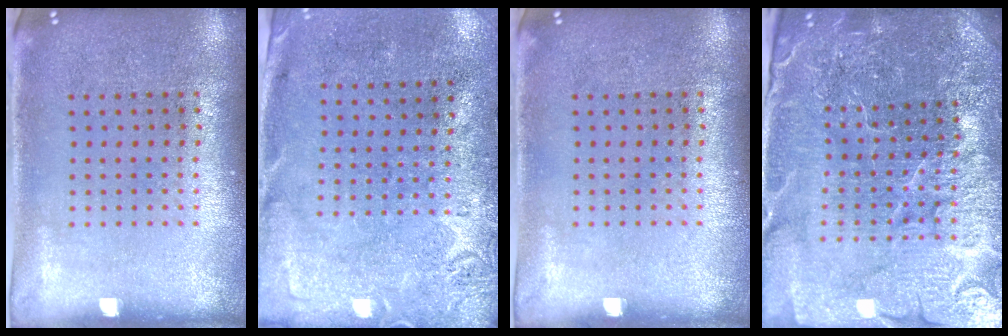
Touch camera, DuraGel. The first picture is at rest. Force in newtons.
{"total": 2.9, "press": 2.2, "slide": 1.8}
{"total": 0.0}
{"total": 5.7, "press": 5.2, "slide": 2.4}